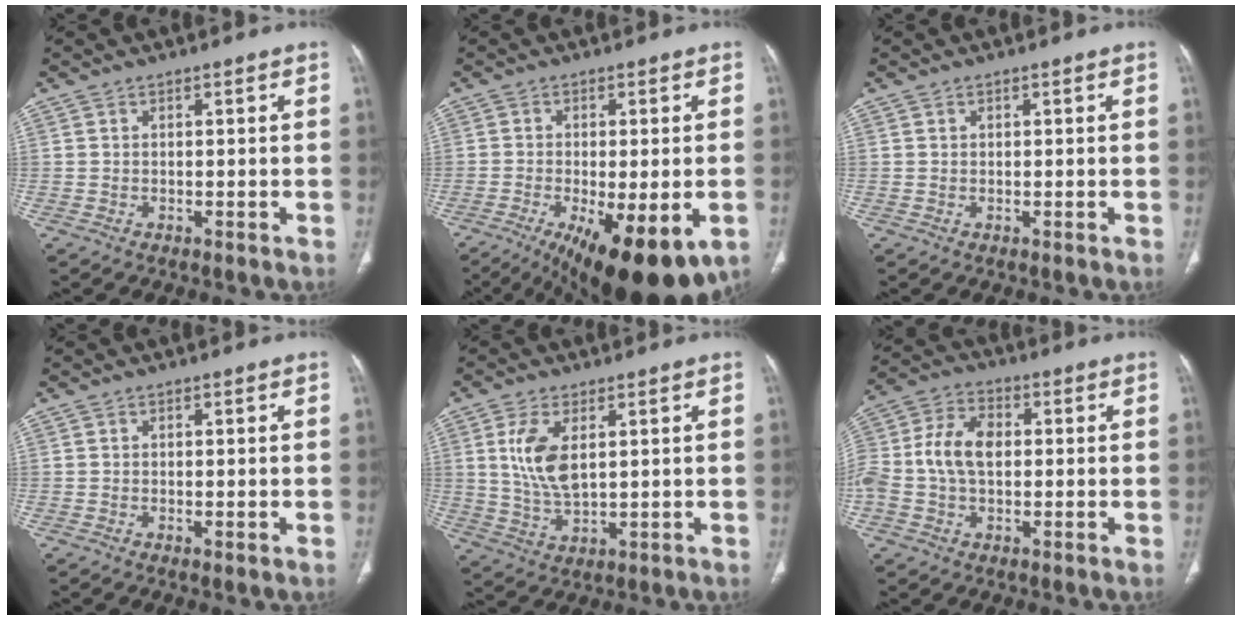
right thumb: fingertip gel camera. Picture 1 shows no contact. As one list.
[{"total": 17.4, "force": [-7.8, 6.1, 14.4], "torque": [-0.196, -0.018, -0.106]}, {"total": 0.0}, {"total": 0.7, "force": [-0.2, 0.2, 0.7], "torque": [-0.017, -0.004, -0.003]}, {"total": 8.6, "force": [2.3, 4.2, 7.1], "torque": [-0.142, -0.012, 0.052]}, {"total": 11.3, "force": [0.2, 7.7, 8.3], "torque": [-0.169, 0.028, -0.003]}]